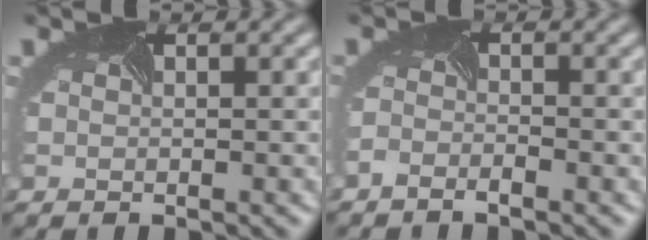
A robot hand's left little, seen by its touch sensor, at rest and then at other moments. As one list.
[{"total": 1.4, "force": [-1.3, 0.0, 0.3], "torque": [-0.014, -0.009, -0.031]}]